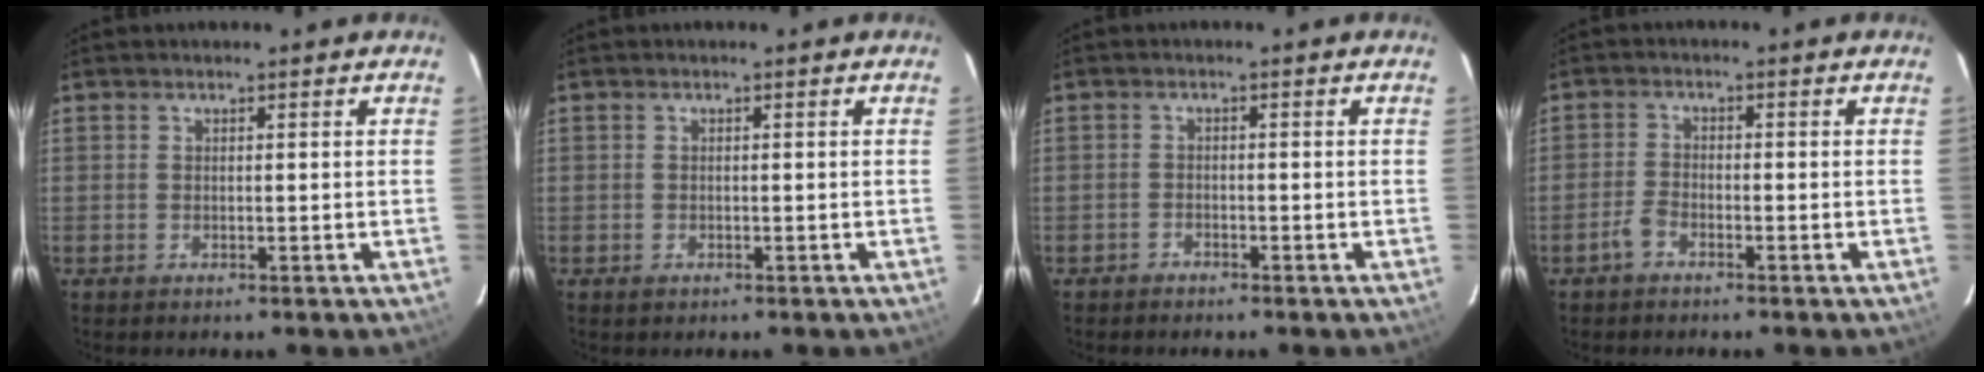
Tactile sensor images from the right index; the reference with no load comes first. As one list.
[{"total": 0.7, "force": [-0.4, 0.5, 0.3], "torque": [-0.004, 0.000, -0.005]}, {"total": 1.3, "force": [-1.3, 0.4, -0.1], "torque": [-0.004, 0.002, -0.023]}, {"total": 2.5, "force": [-1.9, 0.9, 1.4], "torque": [-0.042, 0.006, -0.041]}]